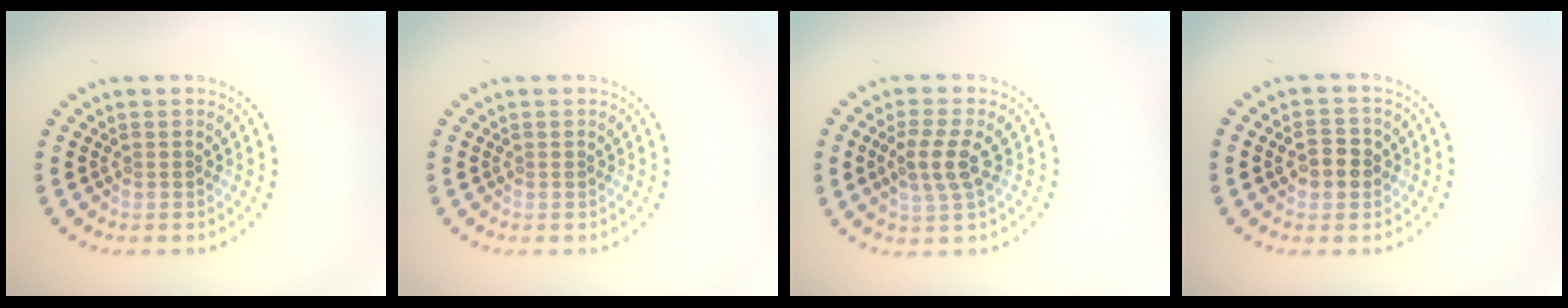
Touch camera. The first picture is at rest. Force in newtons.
{"total": 0.0}
{"total": 2.9, "press": 2.7, "slide": 1.2}
{"total": 2.8, "press": 2.8, "slide": 0.3}